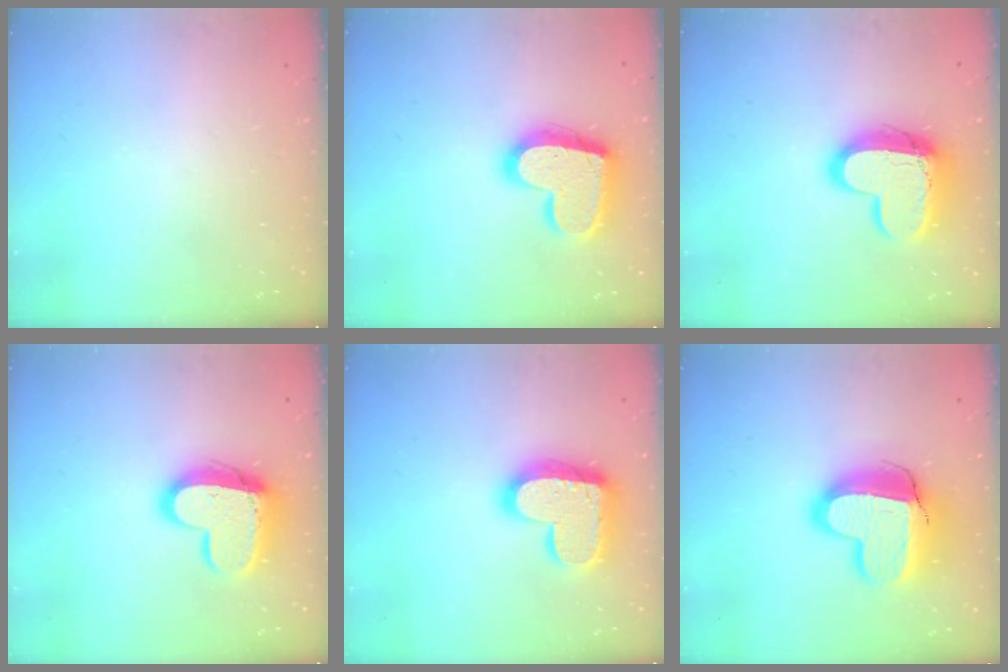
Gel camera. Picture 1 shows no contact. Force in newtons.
{"total": 19.1, "press": 19.0, "slide": 1.3}
{"total": 16.2, "press": 16.1, "slide": 1.3}
{"total": 16.9, "press": 16.8, "slide": 1.4}
{"total": 18.7, "press": 18.7, "slide": 1.2}
{"total": 16.9, "press": 16.8, "slide": 1.4}